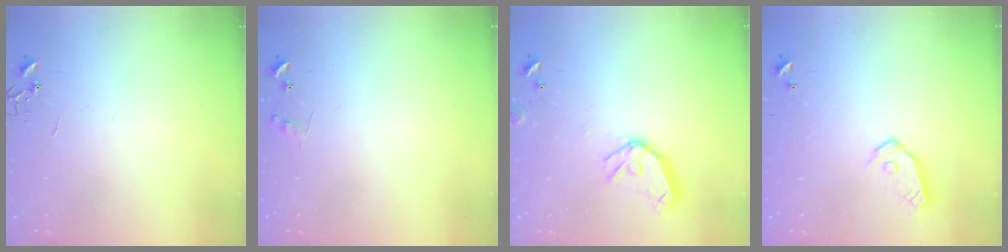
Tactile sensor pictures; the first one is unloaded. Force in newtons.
{"total": 7.7, "press": 7.7, "slide": 0.3}
{"total": 13.0, "press": 12.9, "slide": 1.9}
{"total": 9.2, "press": 9.2, "slide": 1.0}